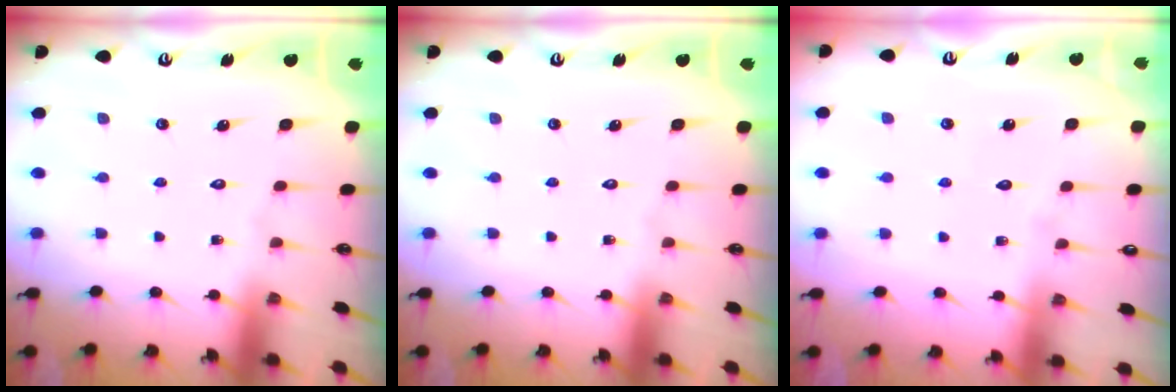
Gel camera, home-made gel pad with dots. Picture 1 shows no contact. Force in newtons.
{"total": 0.0}
{"total": 1.8, "press": 1.8, "slide": 0.1}